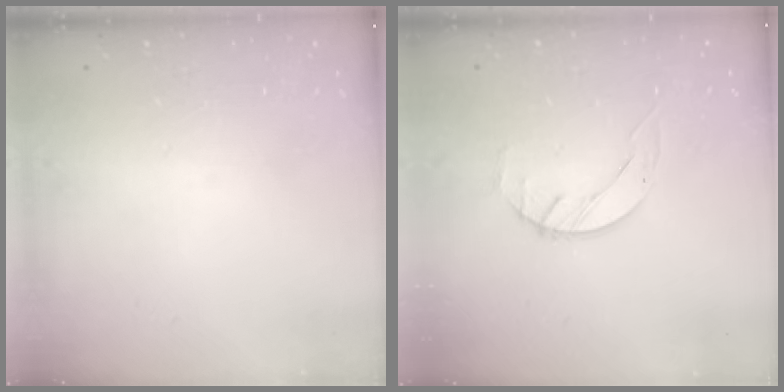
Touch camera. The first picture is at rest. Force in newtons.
{"total": 2.1, "press": 2.0, "slide": 0.3}